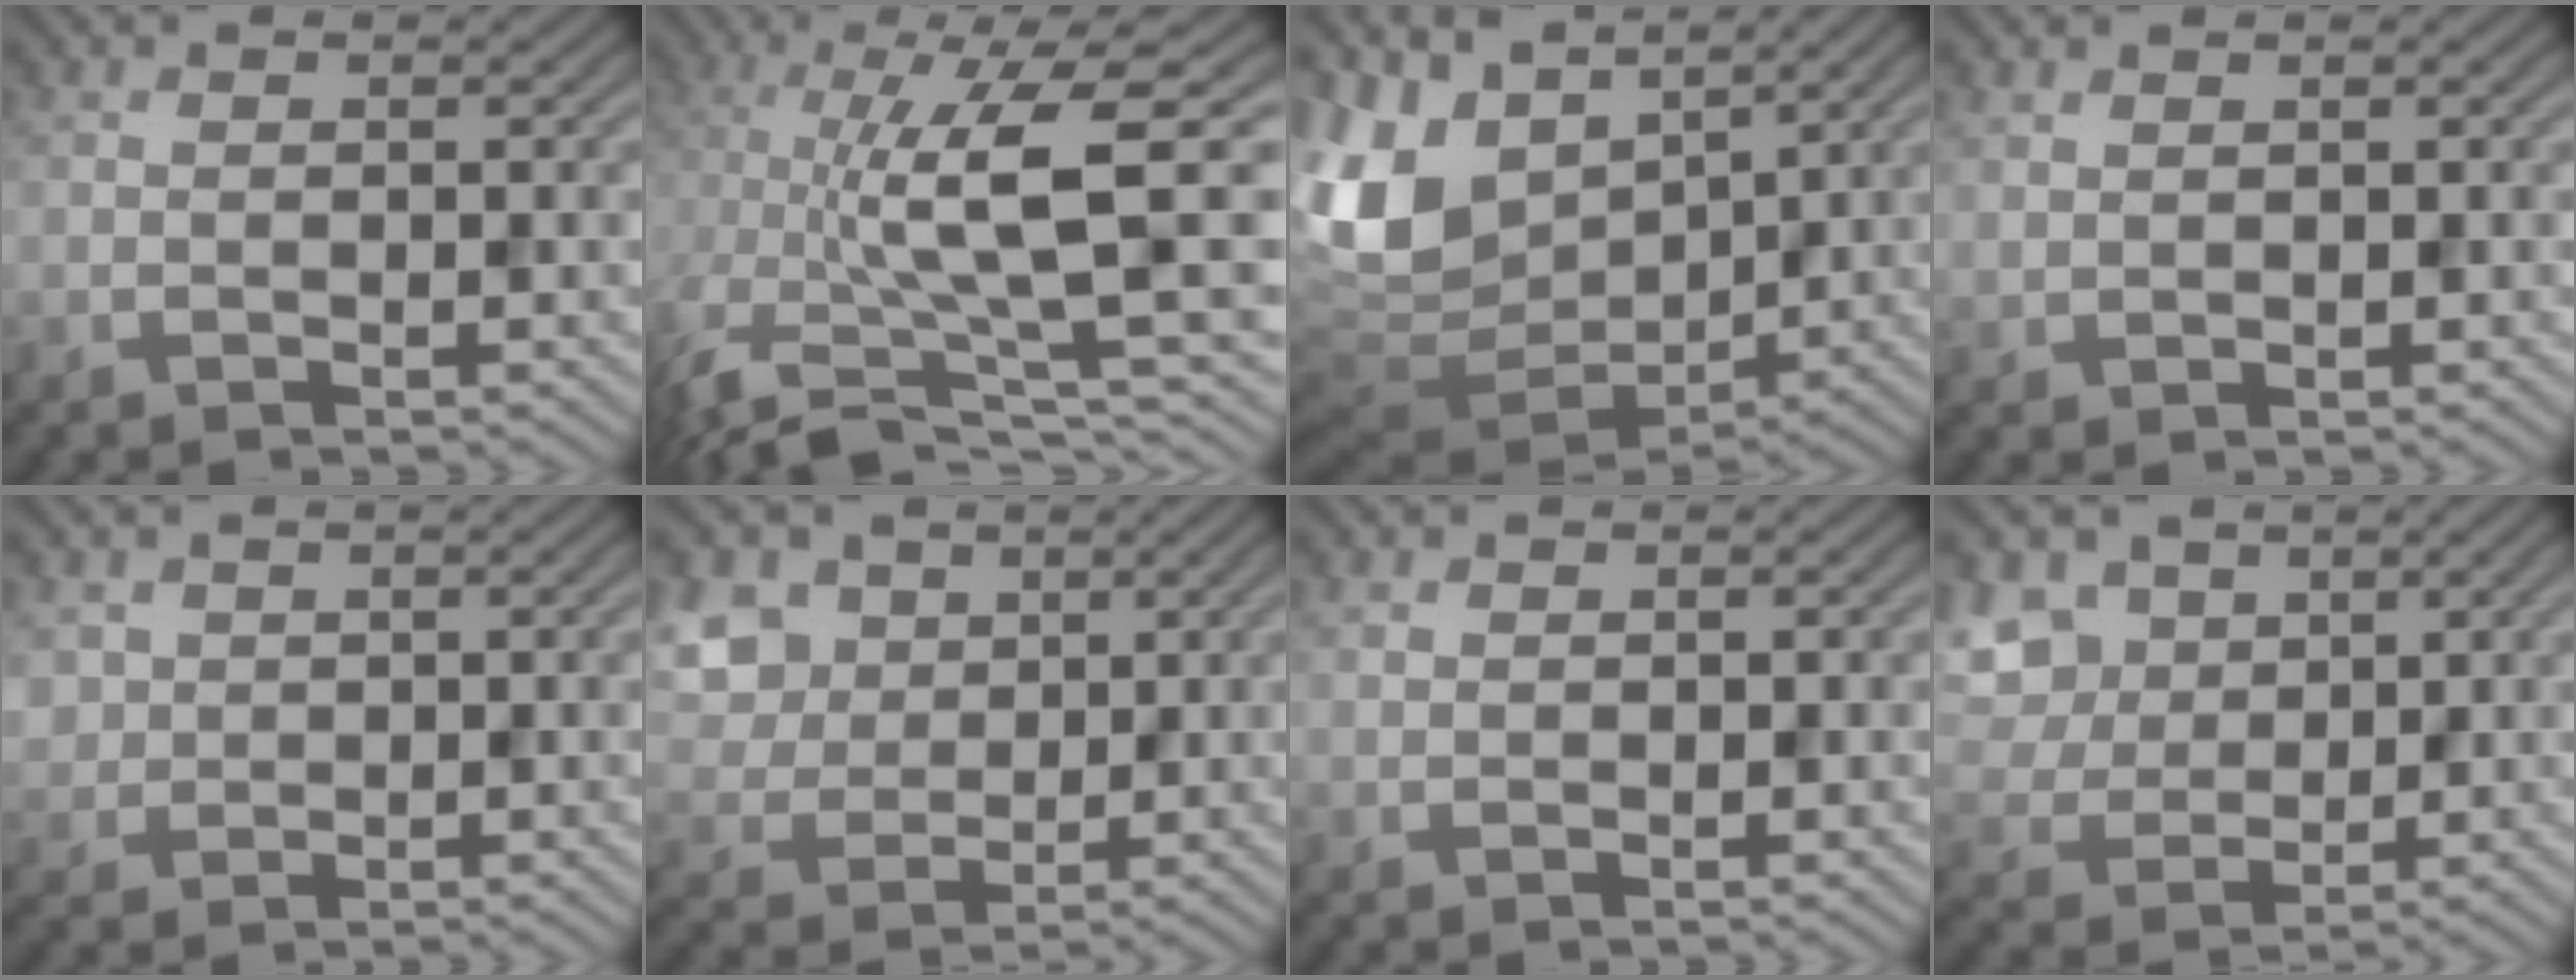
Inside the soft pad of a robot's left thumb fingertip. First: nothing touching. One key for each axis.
{"total": 12.8, "fx": -0.3, "fy": 3.4, "fz": 12.4, "tx": -0.235, "ty": -0.005, "tz": -0.008}
{"total": 11.5, "fx": 2.5, "fy": 8.0, "fz": 7.8, "tx": -0.215, "ty": -0.013, "tz": 0.070}
{"total": 1.1, "fx": 0.9, "fy": 0.4, "fz": 0.3, "tx": -0.013, "ty": -0.001, "tz": 0.026}
{"total": 2.3, "fx": 1.0, "fy": 2.1, "fz": 0.5, "tx": -0.021, "ty": -0.007, "tz": 0.020}
{"total": 8.6, "fx": 3.1, "fy": 6.8, "fz": 4.3, "tx": -0.157, "ty": 0.009, "tz": 0.059}
{"total": 0.9, "fx": 0.7, "fy": 0.5, "fz": 0.2, "tx": -0.006, "ty": -0.001, "tz": 0.017}
{"total": 7.1, "fx": 2.9, "fy": 5.5, "fz": 3.4, "tx": -0.130, "ty": 0.002, "tz": 0.049}